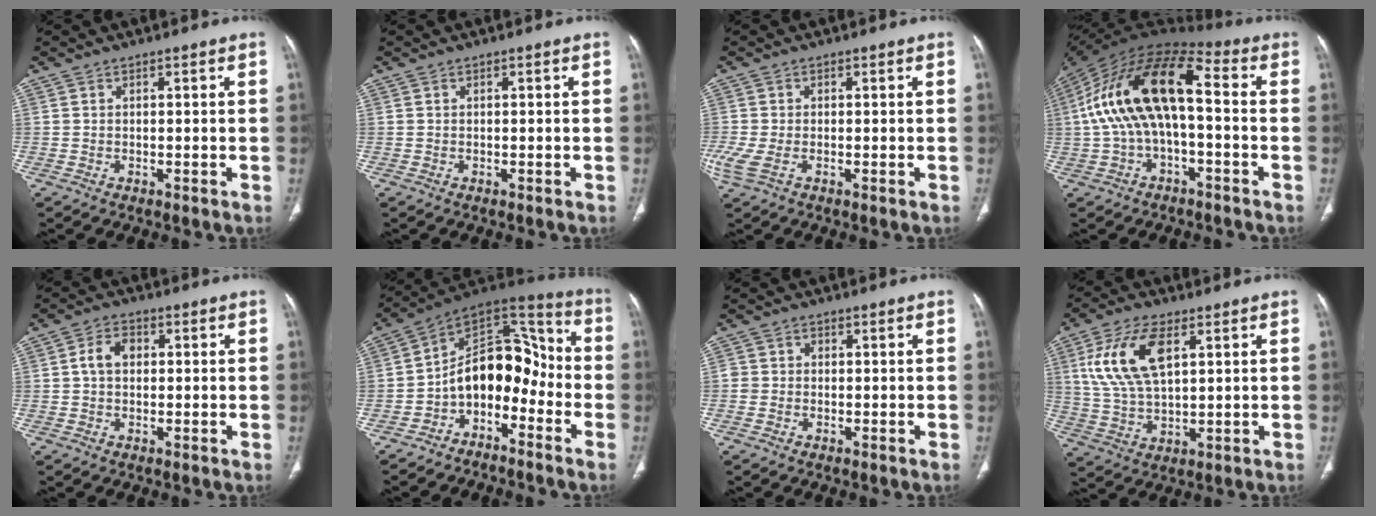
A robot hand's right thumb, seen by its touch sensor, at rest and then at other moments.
{"total": 0.0}
{"total": 4.3, "force": [-1.2, 2.0, 3.6], "torque": [-0.102, 0.001, -0.021]}
{"total": 18.5, "force": [0.0, 8.7, 16.3], "torque": [-0.309, 0.055, -0.007]}
{"total": 4.4, "force": [0.5, 3.2, 3.1], "torque": [-0.053, 0.014, 0.004]}
{"total": 14.0, "force": [-4.9, 9.1, 9.4], "torque": [-0.108, 0.101, -0.094]}
{"total": 1.7, "force": [-0.4, 1.6, 0.3], "torque": [0.006, 0.008, -0.011]}
{"total": 13.4, "force": [4.5, 6.5, 10.8], "torque": [-0.219, -0.005, 0.091]}